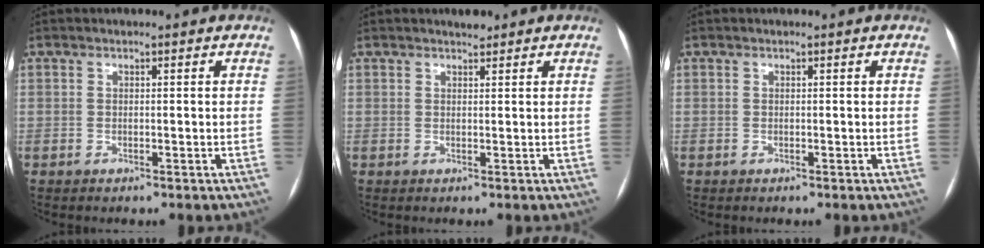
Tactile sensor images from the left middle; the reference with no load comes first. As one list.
[{"total": 1.4, "force": [1.2, 0.4, 0.5], "torque": [-0.013, 0.002, 0.020]}, {"total": 0.0}]